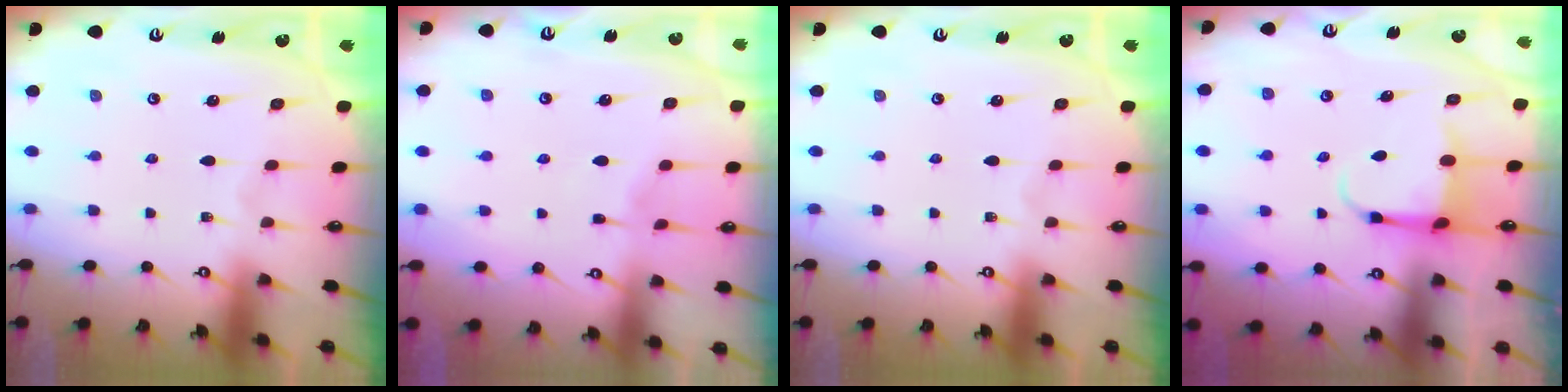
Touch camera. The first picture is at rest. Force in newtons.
{"total": 2.1, "press": 2.1, "slide": 0.4}
{"total": 0.0}
{"total": 4.0, "press": 3.8, "slide": 1.0}